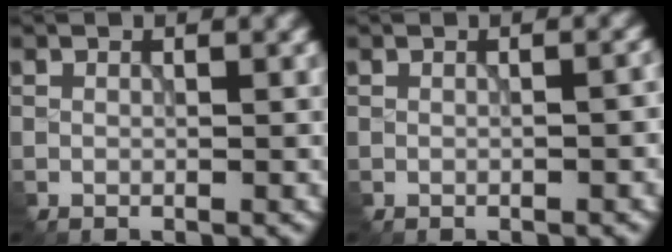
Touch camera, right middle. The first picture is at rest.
{"total": 2.2, "force": [-0.3, 0.9, 2.0], "torque": [-0.014, 0.003, 0.006]}